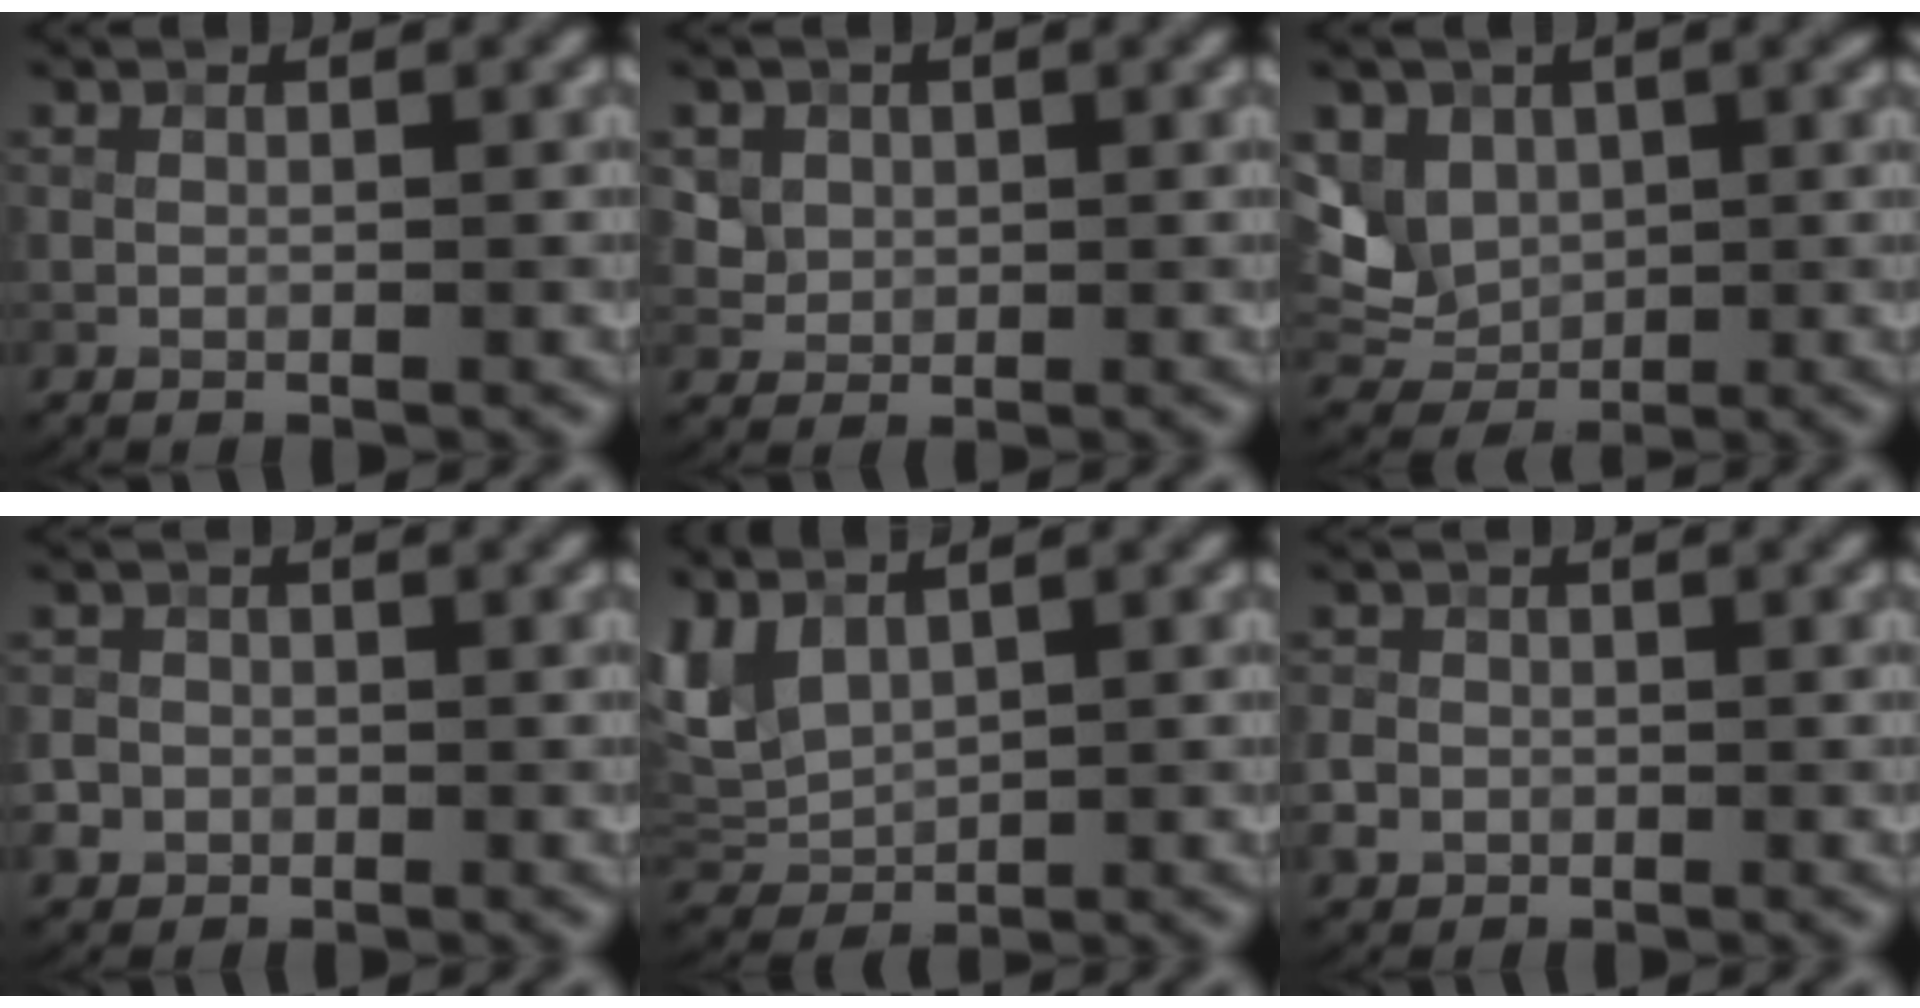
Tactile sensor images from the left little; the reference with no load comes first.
{"total": 4.4, "force": [2.0, 3.6, 1.7], "torque": [-0.039, 0.007, 0.032]}
{"total": 6.5, "force": [1.3, 5.4, 3.3], "torque": [-0.067, 0.016, 0.010]}
{"total": 3.4, "force": [-1.7, 3.0, 0.7], "torque": [0.006, -0.002, -0.036]}
{"total": 3.4, "force": [1.8, 2.1, 2.0], "torque": [-0.048, 0.002, 0.040]}
{"total": 2.5, "force": [-1.0, 2.1, 0.8], "torque": [-0.008, -0.005, -0.018]}